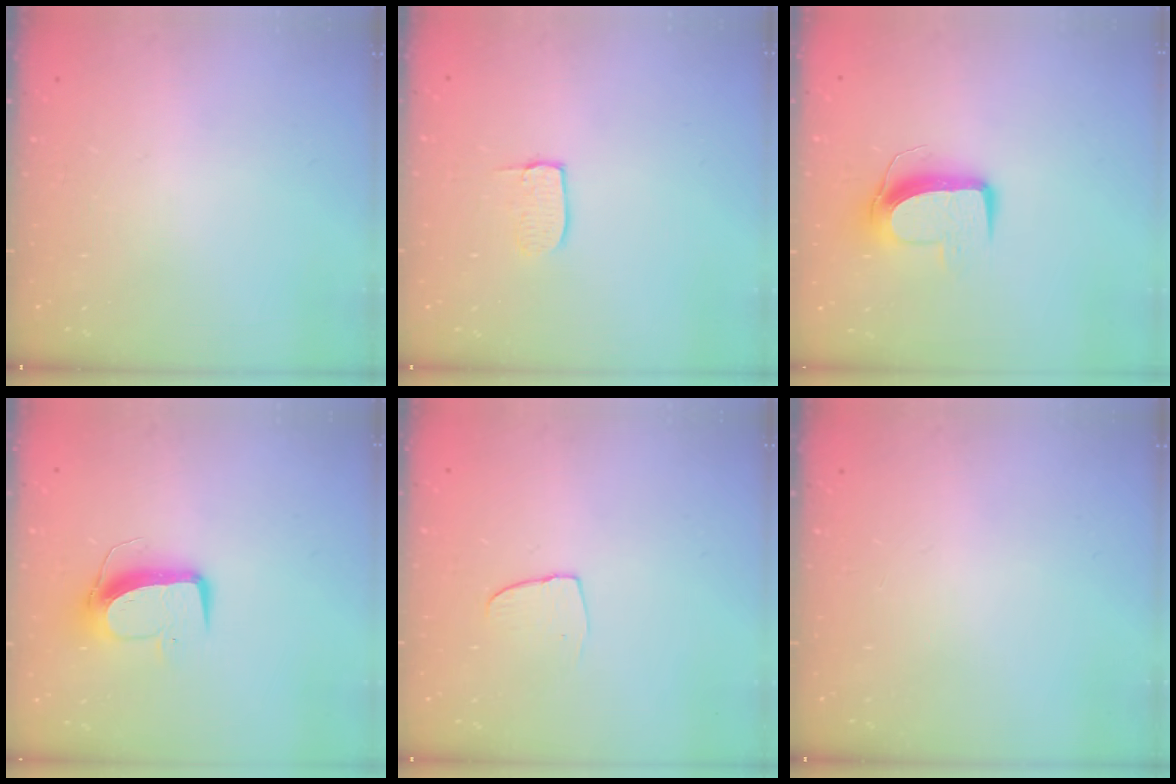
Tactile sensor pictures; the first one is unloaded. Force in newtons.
{"total": 4.9, "press": 4.8, "slide": 0.4}
{"total": 10.1, "press": 10.1, "slide": 0.5}
{"total": 9.9, "press": 9.8, "slide": 1.0}
{"total": 4.2, "press": 4.2, "slide": 0.3}
{"total": 0.0}